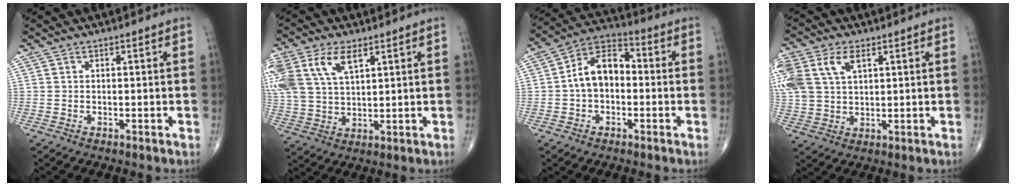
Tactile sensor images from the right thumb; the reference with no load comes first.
{"total": 15.6, "force": [6.8, 8.8, 10.9], "torque": [-0.259, 0.004, 0.136]}
{"total": 10.3, "force": [-0.5, 6.9, 7.6], "torque": [-0.115, 0.036, -0.025]}
{"total": 16.7, "force": [6.2, 10.8, 11.1], "torque": [-0.287, 0.022, 0.123]}